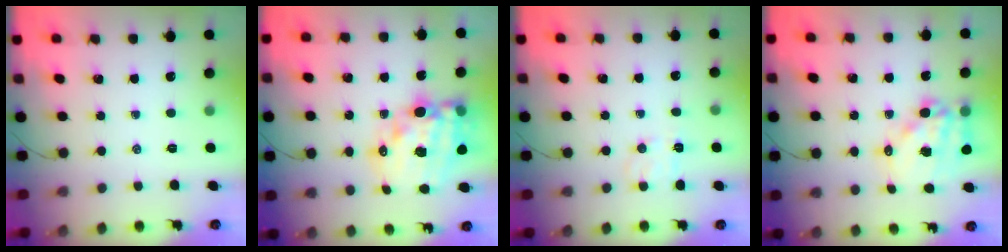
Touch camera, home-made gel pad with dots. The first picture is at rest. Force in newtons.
{"total": 20.3, "press": 19.7, "slide": 4.9}
{"total": 6.7, "press": 6.6, "slide": 1.5}
{"total": 14.4, "press": 14.0, "slide": 3.2}